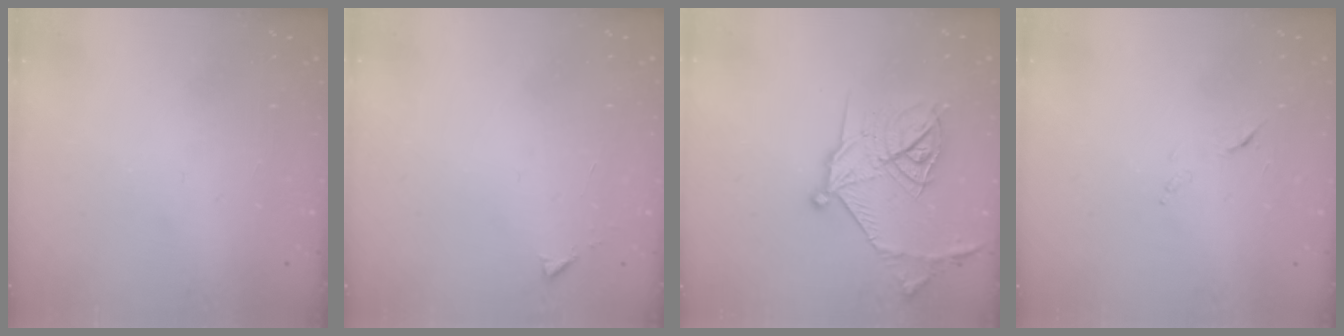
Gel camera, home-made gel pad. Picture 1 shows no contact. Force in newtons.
{"total": 2.9, "press": 2.9, "slide": 0.4}
{"total": 20.0, "press": 20.0, "slide": 1.2}
{"total": 6.8, "press": 6.8, "slide": 0.8}